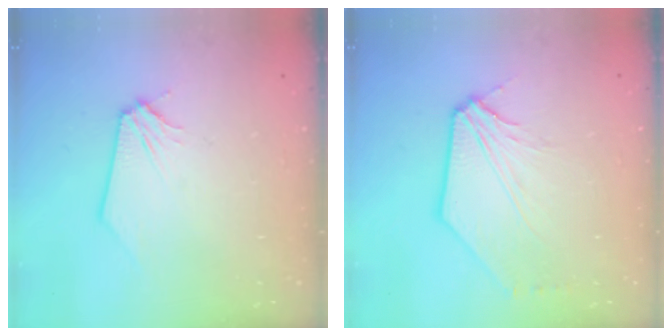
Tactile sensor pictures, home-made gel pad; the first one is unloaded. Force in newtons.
{"total": 6.5, "press": 6.4, "slide": 0.7}